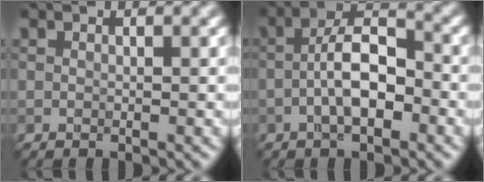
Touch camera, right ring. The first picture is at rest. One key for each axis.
{"total": 4.9, "fx": -1.7, "fy": 2.0, "fz": 4.1, "tx": -0.074, "ty": 0.012, "tz": -0.037}